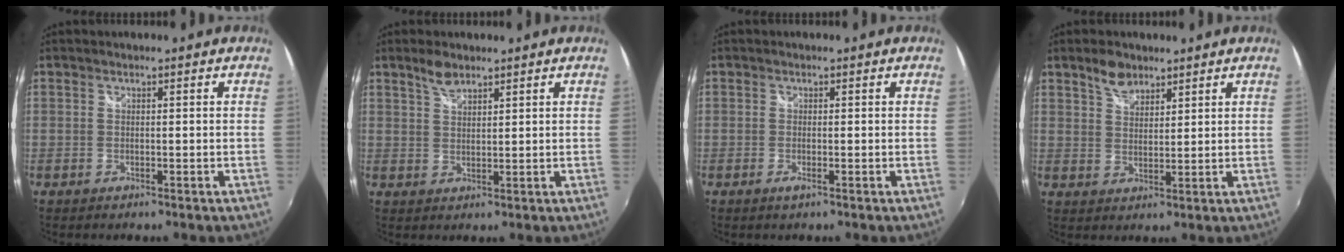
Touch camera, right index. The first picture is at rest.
{"total": 3.4, "force": [2.7, 1.3, 1.7], "torque": [-0.030, 0.005, 0.050]}
{"total": 1.0, "force": [-0.6, 0.0, 0.9], "torque": [-0.017, -0.004, -0.011]}
{"total": 4.7, "force": [3.5, 2.5, 1.9], "torque": [-0.026, 0.006, 0.064]}